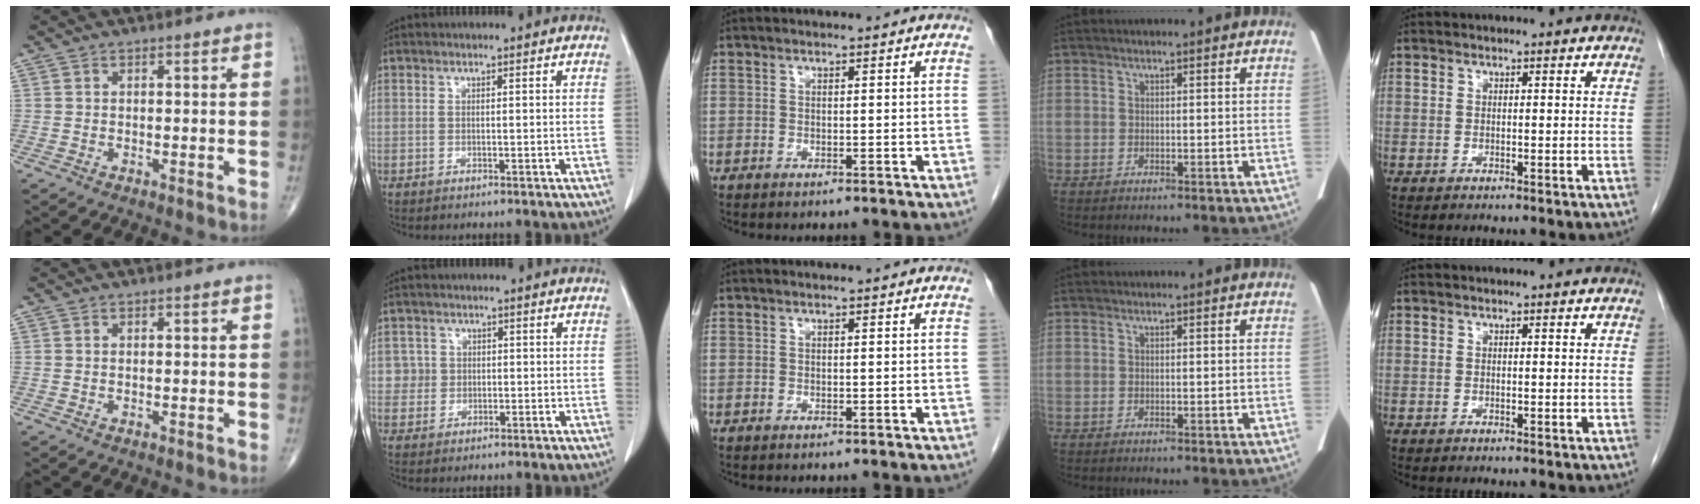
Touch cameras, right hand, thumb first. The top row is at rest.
{"index": {"total": 2.9, "force": [0.4, 2.8, -0.3], "torque": [0.020, 0.008, 0.006]}}